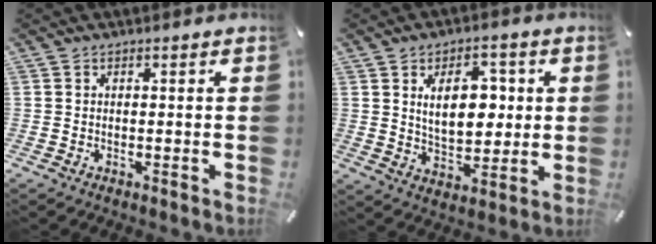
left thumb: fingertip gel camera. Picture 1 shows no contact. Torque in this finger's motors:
{"motor_torque": [0.49, 0.33, 0.17, 0.10, 0.18]}